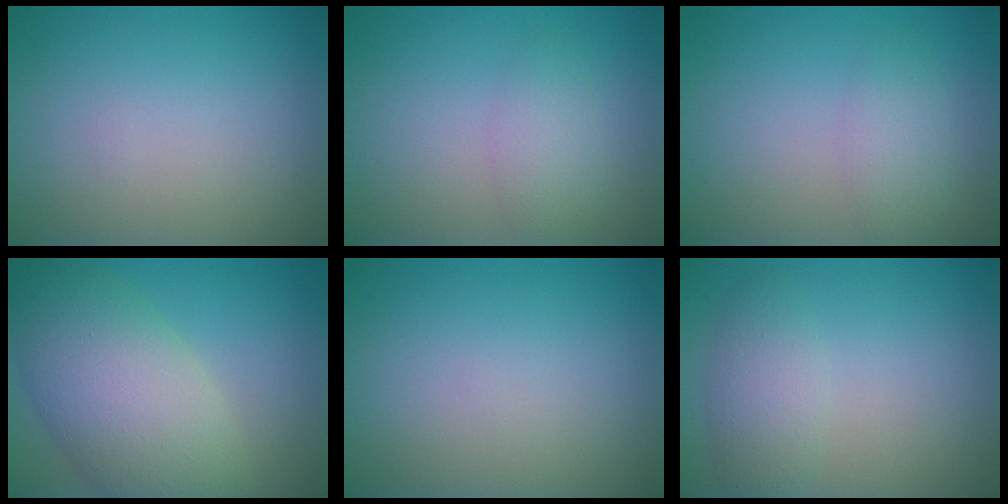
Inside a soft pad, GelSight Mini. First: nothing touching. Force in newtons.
{"total": 2.2, "press": 2.2, "slide": 0.1}
{"total": 2.2, "press": 2.2, "slide": 0.1}
{"total": 9.5, "press": 9.5, "slide": 0.6}
{"total": 0.0}
{"total": 2.7, "press": 2.7, "slide": 0.2}